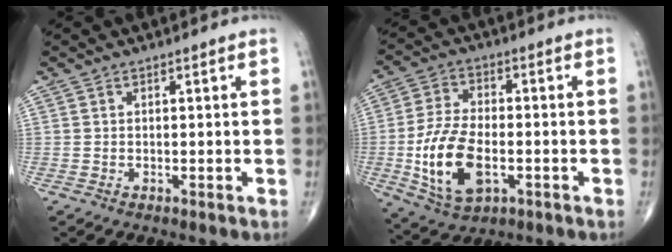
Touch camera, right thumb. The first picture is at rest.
{"total": 13.9, "force": [-3.2, 7.5, 11.3], "torque": [-0.220, 0.006, -0.052]}